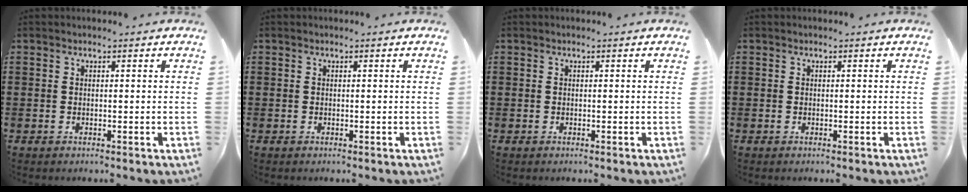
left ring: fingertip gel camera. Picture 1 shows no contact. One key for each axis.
{"total": 0.0}
{"total": 0.0}
{"total": 0.0}